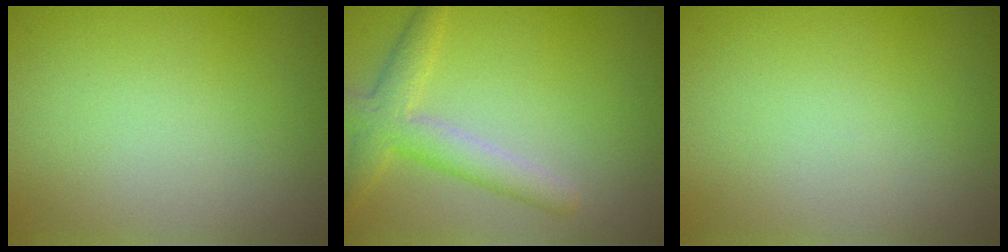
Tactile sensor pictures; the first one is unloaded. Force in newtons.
{"total": 3.8, "press": 3.8, "slide": 0.1}
{"total": 0.0}